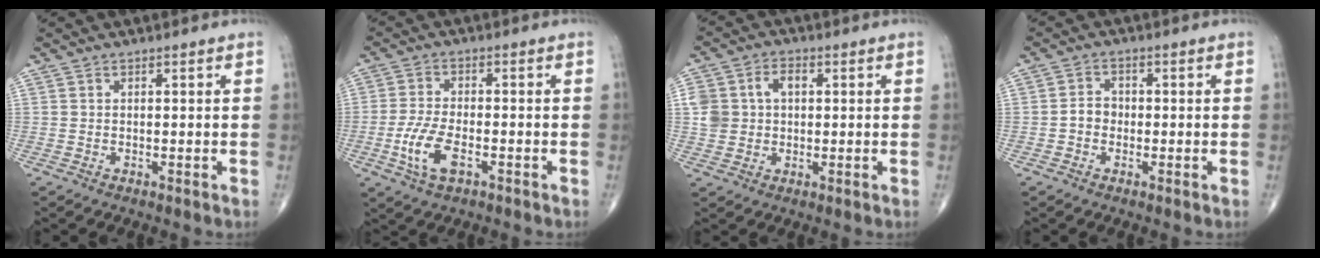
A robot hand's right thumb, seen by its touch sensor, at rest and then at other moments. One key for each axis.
{"total": 7.5, "fx": -2.8, "fy": 3.5, "fz": 6.0, "tx": -0.132, "ty": 0.008, "tz": -0.053}
{"total": 7.6, "fx": 1.3, "fy": 5.8, "fz": 4.7, "tx": -0.075, "ty": 0.015, "tz": 0.026}
{"total": 2.9, "fx": -0.8, "fy": 2.4, "fz": 1.5, "tx": -0.015, "ty": 0.012, "tz": -0.020}